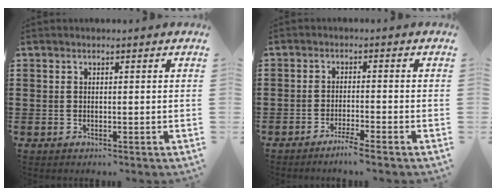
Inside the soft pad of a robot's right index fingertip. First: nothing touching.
{"total": 2.4, "force": [-2.1, -0.4, 1.3], "torque": [-0.028, -0.001, -0.041]}